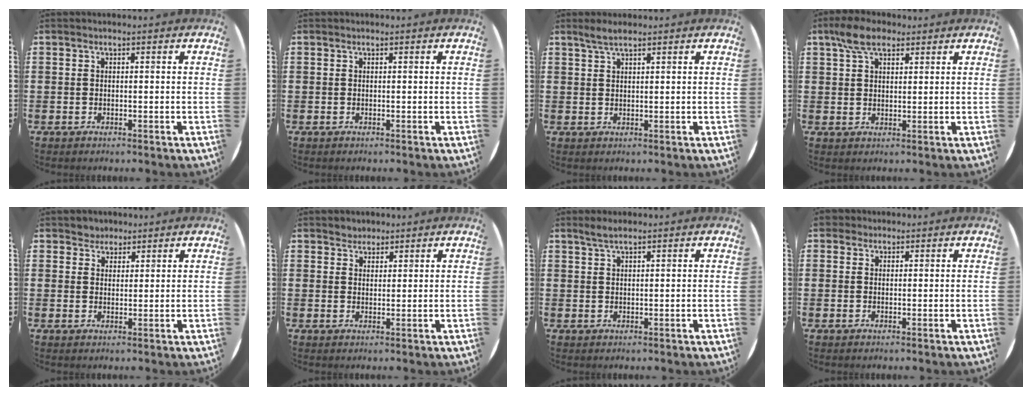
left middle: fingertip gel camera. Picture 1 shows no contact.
{"total": 0.0}
{"total": 2.1, "force": [1.8, 0.2, 1.1], "torque": [-0.024, 0.004, 0.032]}
{"total": 5.3, "force": [3.7, 2.6, 2.7], "torque": [-0.052, 0.005, 0.068]}
{"total": 2.2, "force": [1.9, 1.1, -0.2], "torque": [0.000, 0.007, 0.038]}
{"total": 1.9, "force": [1.8, 0.8, -0.2], "torque": [0.002, 0.004, 0.035]}
{"total": 1.8, "force": [1.5, 0.2, 0.9], "torque": [-0.019, 0.003, 0.027]}
{"total": 1.4, "force": [1.1, 0.8, 0.2], "torque": [0.002, 0.004, 0.020]}